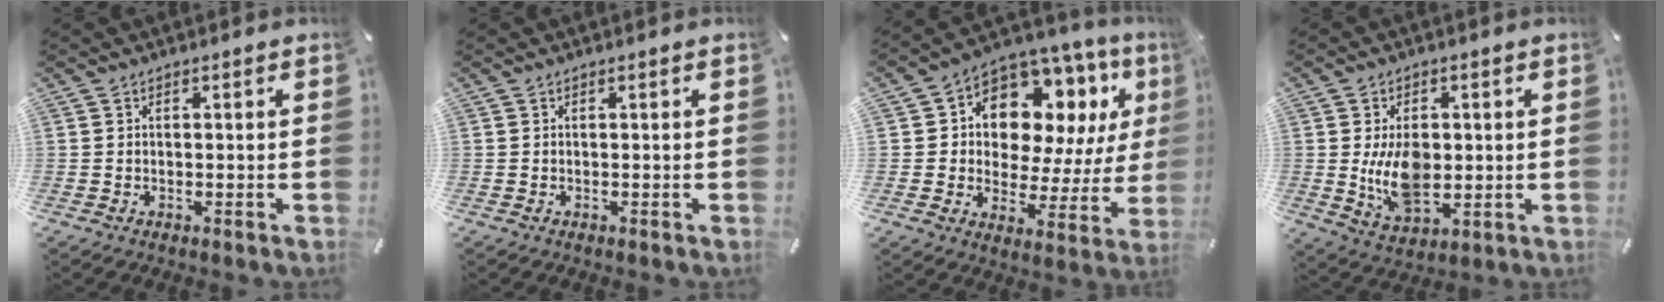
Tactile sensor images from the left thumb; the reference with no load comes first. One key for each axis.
{"total": 0.0}
{"total": 12.5, "fx": 6.8, "fy": 8.7, "fz": 5.9, "tx": -0.098, "ty": -0.057, "tz": 0.125}
{"total": 10.9, "fx": 0.6, "fy": 7.3, "fz": 8.1, "tx": -0.155, "ty": -0.010, "tz": 0.007}